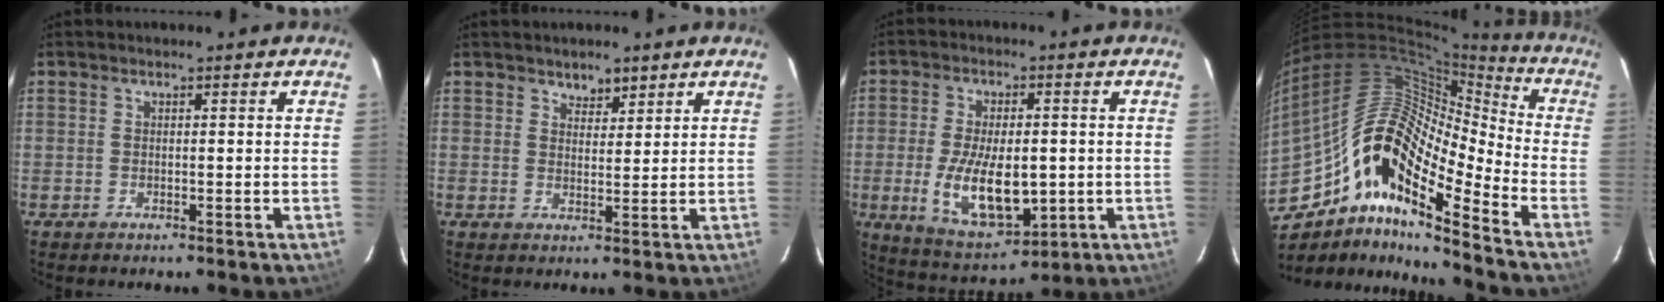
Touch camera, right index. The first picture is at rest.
{"total": 2.9, "force": [2.2, 1.5, 1.0], "torque": [-0.009, -0.002, 0.037]}
{"total": 14.1, "force": [-2.1, 6.9, 12.1], "torque": [-0.241, -0.020, -0.022]}
{"total": 20.0, "force": [-9.7, 6.0, 16.5], "torque": [-0.270, -0.010, -0.199]}